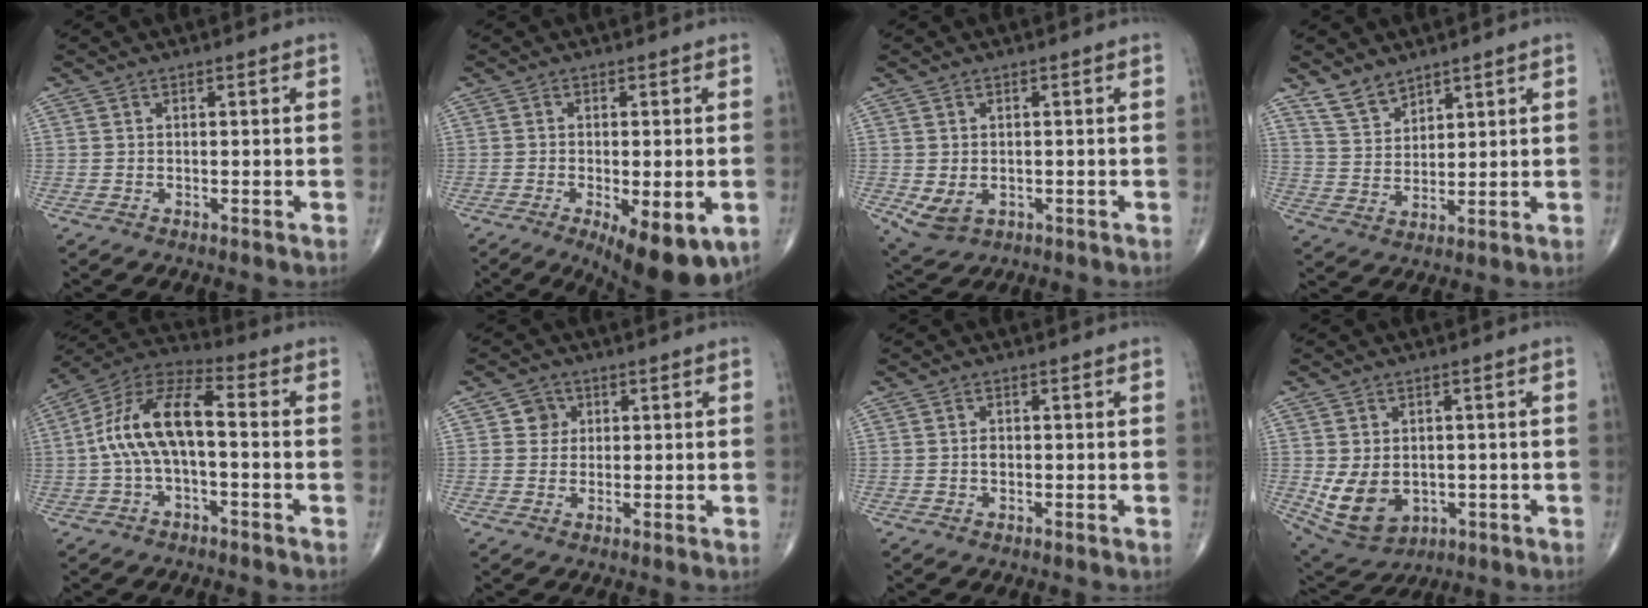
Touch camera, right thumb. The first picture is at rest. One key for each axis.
{"total": 12.2, "fx": -5.0, "fy": 4.5, "fz": 10.2, "tx": -0.131, "ty": -0.012, "tz": -0.065}
{"total": 4.4, "fx": -0.6, "fy": 3.2, "fz": 3.0, "tx": -0.049, "ty": -0.006, "tz": 0.004}
{"total": 5.6, "fx": 4.6, "fy": 2.6, "fz": 1.7, "tx": -0.020, "ty": -0.030, "tz": 0.098}
{"total": 13.2, "fx": -0.6, "fy": 5.9, "fz": 11.8, "tx": -0.229, "ty": 0.050, "tz": -0.021}
{"total": 3.3, "fx": 1.0, "fy": 3.1, "fz": 0.6, "tx": 0.012, "ty": 0.000, "tz": 0.010}
{"total": 1.1, "fx": -0.1, "fy": 0.8, "fz": 0.7, "tx": -0.010, "ty": 0.002, "tz": -0.001}
{"total": 9.8, "fx": -1.2, "fy": 7.1, "fz": 6.5, "tx": -0.099, "ty": -0.005, "tz": 0.004}